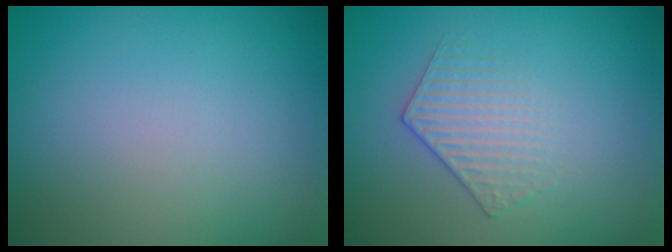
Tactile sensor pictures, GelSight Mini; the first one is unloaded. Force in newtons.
{"total": 1.7, "press": 1.2, "slide": 1.3}